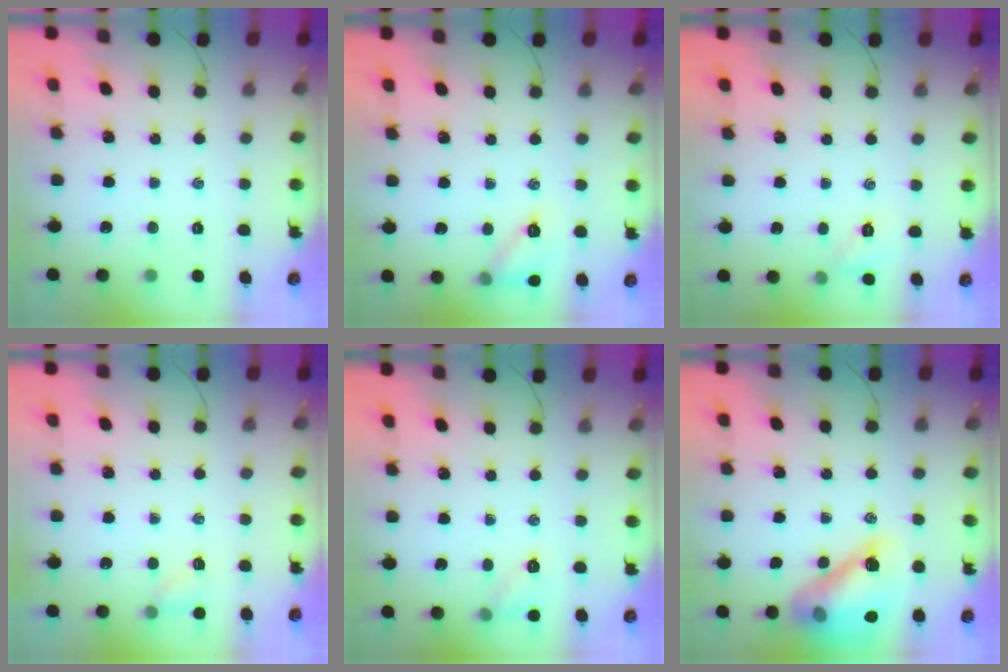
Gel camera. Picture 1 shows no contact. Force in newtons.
{"total": 9.5, "press": 9.5, "slide": 0.9}
{"total": 3.2, "press": 3.2, "slide": 0.3}
{"total": 3.9, "press": 3.7, "slide": 1.2}
{"total": 6.6, "press": 6.5, "slide": 1.0}
{"total": 15.4, "press": 15.1, "slide": 2.9}